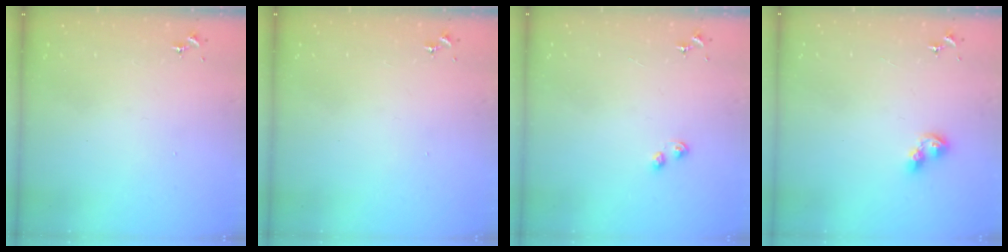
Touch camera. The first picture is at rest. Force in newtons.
{"total": 0.0}
{"total": 3.0, "press": 2.9, "slide": 0.6}
{"total": 6.9, "press": 6.8, "slide": 0.9}